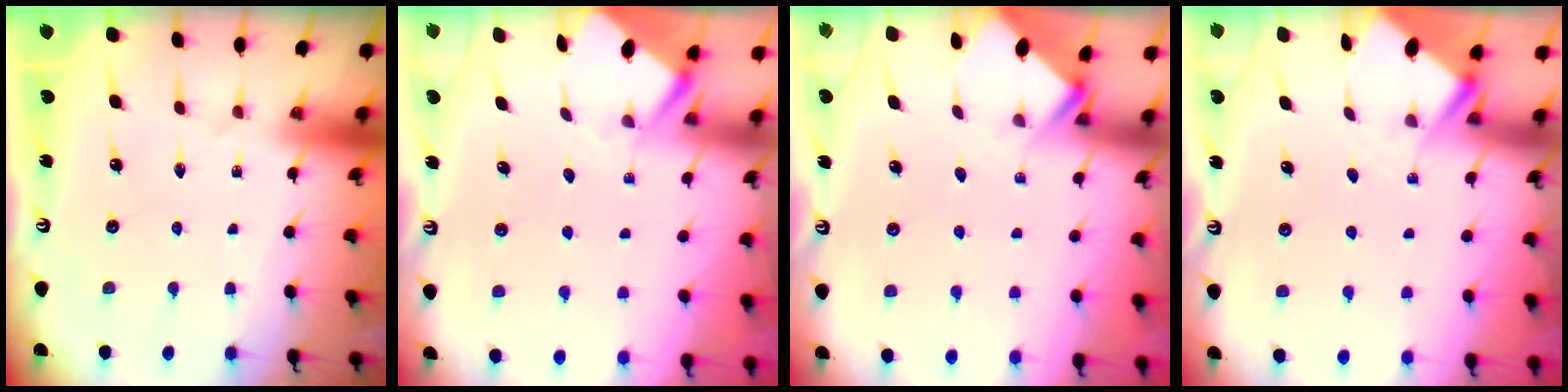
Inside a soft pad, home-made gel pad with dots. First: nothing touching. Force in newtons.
{"total": 3.8, "press": 3.8, "slide": 0.3}
{"total": 2.7, "press": 2.7, "slide": 0.2}
{"total": 2.8, "press": 2.8, "slide": 0.4}